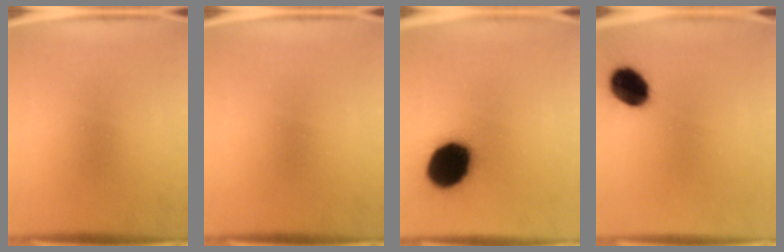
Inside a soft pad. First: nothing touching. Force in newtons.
{"total": 0.0}
{"total": 18.9}
{"total": 10.2}